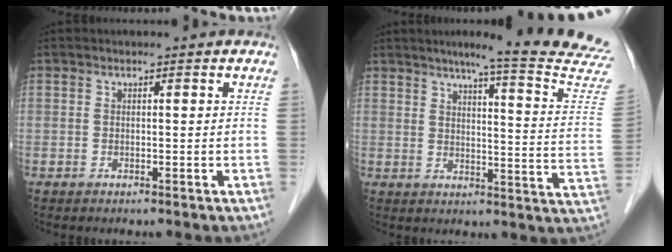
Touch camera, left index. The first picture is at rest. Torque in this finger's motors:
{"motor_torque": [-0.02, -0.07, 0.26, 0.05]}